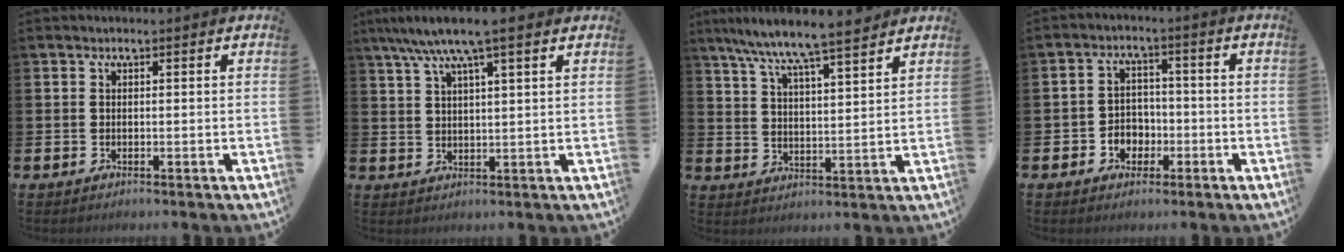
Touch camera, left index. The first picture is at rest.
{"total": 6.8, "force": [5.3, 0.7, 4.2], "torque": [-0.093, -0.011, 0.093]}
{"total": 8.0, "force": [7.5, 0.1, 2.7], "torque": [-0.084, -0.046, 0.133]}
{"total": 3.5, "force": [-1.4, 3.1, 0.9], "torque": [-0.019, -0.003, -0.035]}